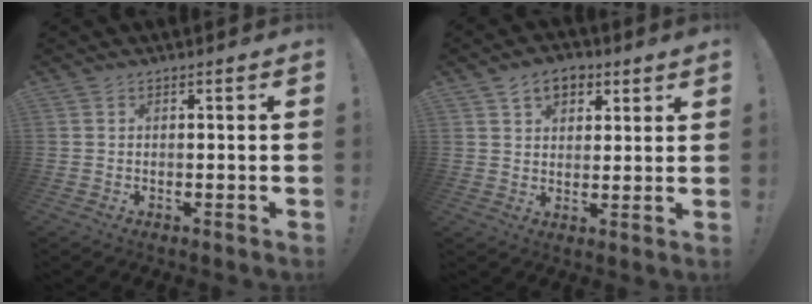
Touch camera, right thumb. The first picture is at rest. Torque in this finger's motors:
{"motor_torque": [-0.18, 0.29, 0.07, 0.07, 0.00]}